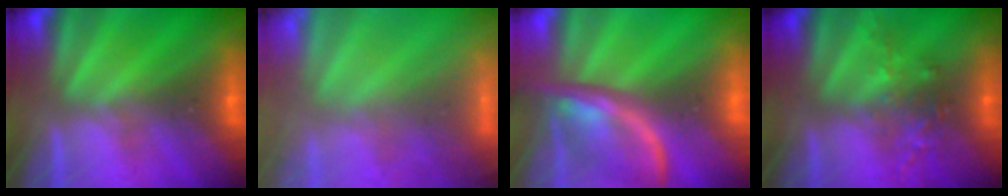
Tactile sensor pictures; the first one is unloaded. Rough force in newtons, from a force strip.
{"total": 7.1}
{"total": 2.5}
{"total": 2.5}